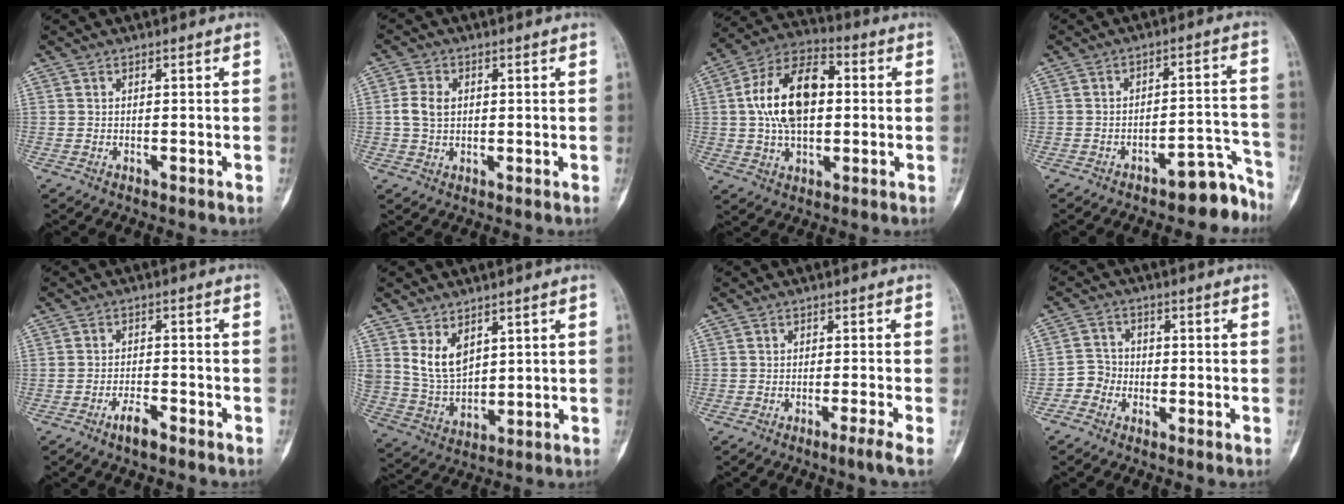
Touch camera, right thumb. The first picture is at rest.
{"total": 4.5, "force": [0.4, 3.4, 2.9], "torque": [-0.056, 0.005, 0.007]}
{"total": 16.1, "force": [1.5, 9.5, 13.0], "torque": [-0.214, 0.024, 0.018]}
{"total": 7.5, "force": [-6.3, 2.5, 3.3], "torque": [-0.007, 0.092, -0.087]}
{"total": 3.6, "force": [-2.5, 1.1, 2.3], "torque": [-0.045, 0.016, -0.046]}
{"total": 7.7, "force": [3.7, 4.8, 4.8], "torque": [-0.075, -0.026, 0.090]}
{"total": 2.5, "force": [-1.5, -1.0, 1.8], "torque": [-0.043, 0.003, -0.030]}
{"total": 3.7, "force": [-1.8, 3.2, 0.5], "torque": [0.012, 0.015, -0.048]}